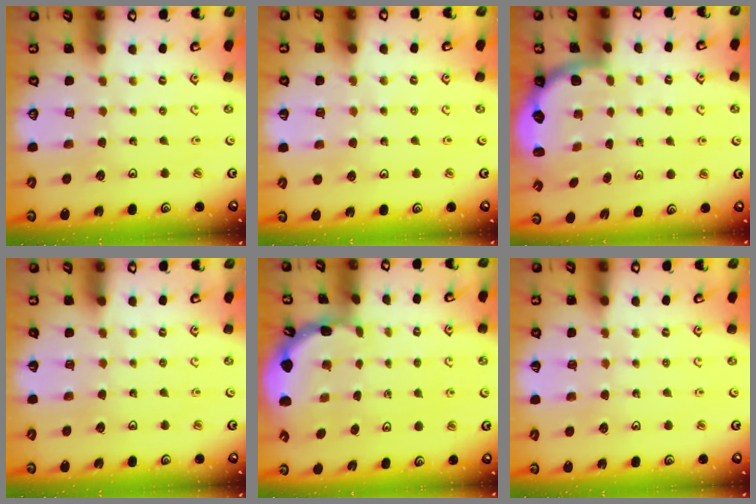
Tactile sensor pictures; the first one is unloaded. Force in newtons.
{"total": 2.9, "press": 2.8, "slide": 0.5}
{"total": 2.6, "press": 2.3, "slide": 1.2}
{"total": 0.0}
{"total": 1.8, "press": 1.8, "slide": 0.1}
{"total": 2.9, "press": 2.9, "slide": 0.5}